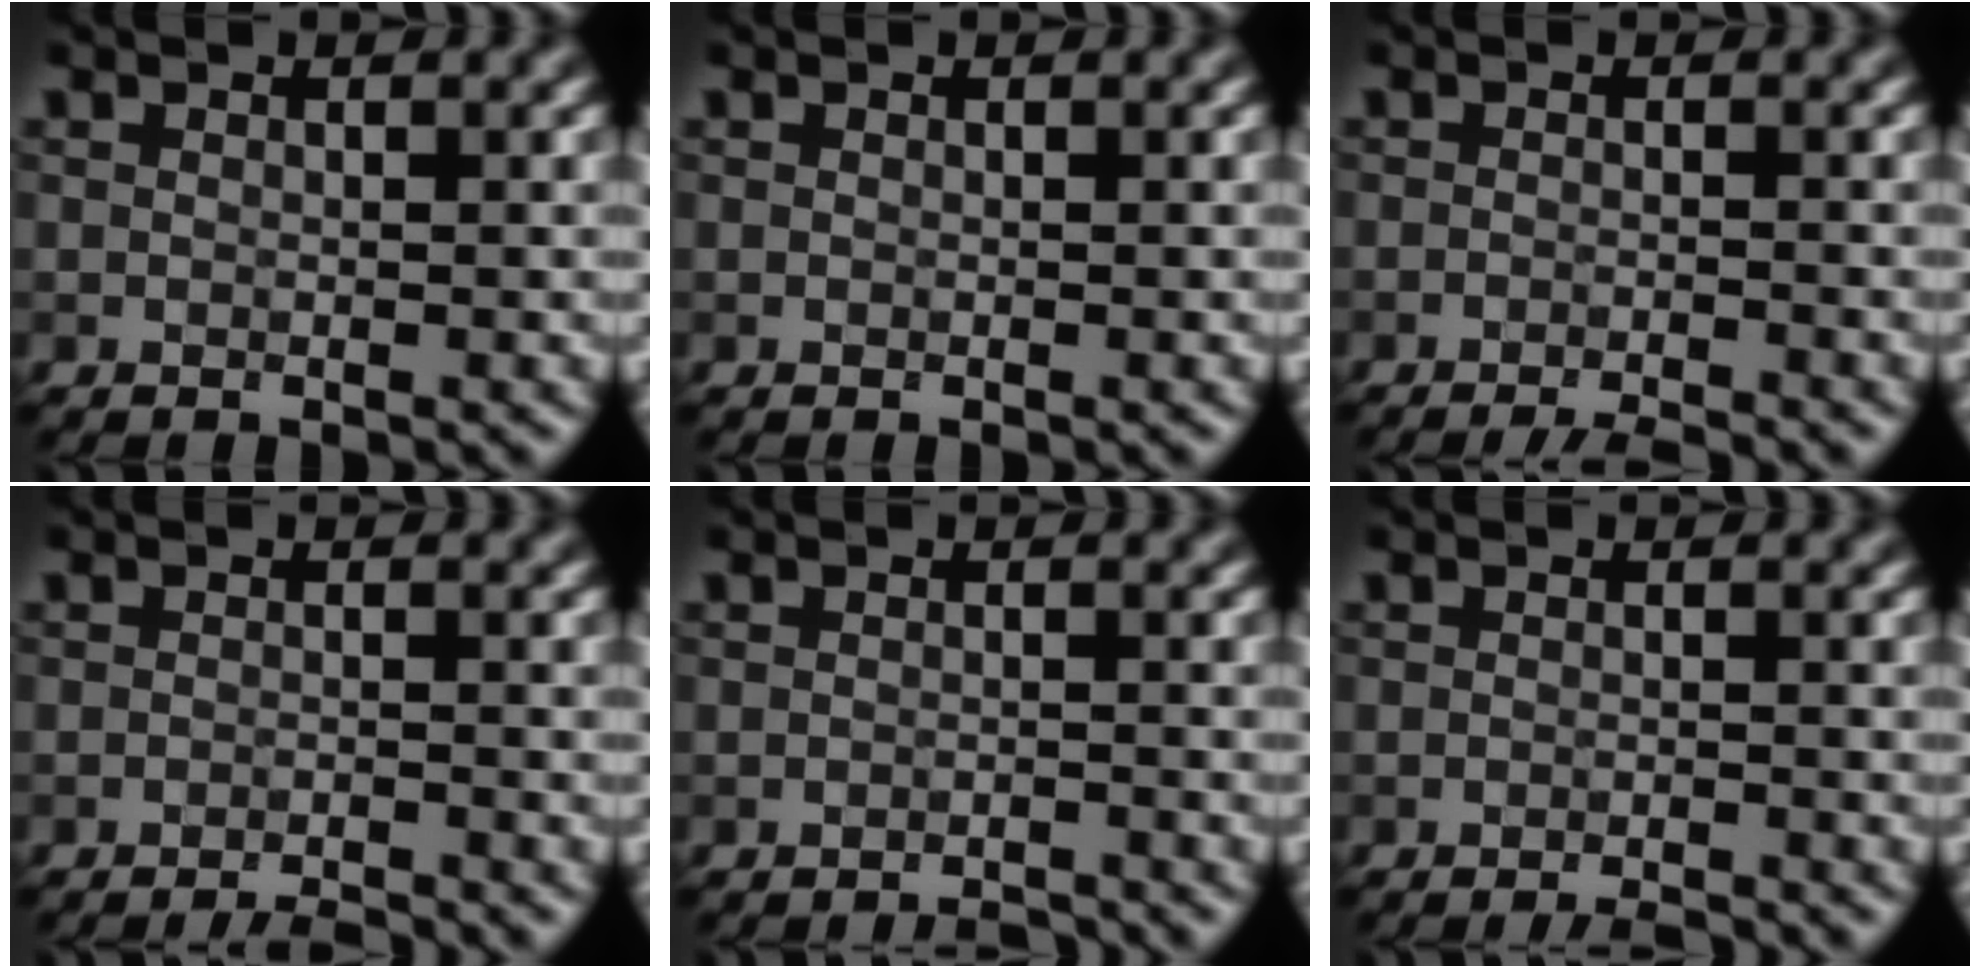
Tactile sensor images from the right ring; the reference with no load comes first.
{"total": 0.0}
{"total": 3.4, "force": [-2.9, 0.4, 1.8], "torque": [-0.025, -0.006, -0.048]}
{"total": 3.0, "force": [-2.6, 0.3, 1.4], "torque": [-0.020, -0.004, -0.044]}
{"total": 1.8, "force": [-1.6, 0.2, 0.7], "torque": [0.002, 0.000, -0.028]}
{"total": 2.5, "force": [-2.0, 0.3, 1.4], "torque": [-0.016, -0.003, -0.036]}